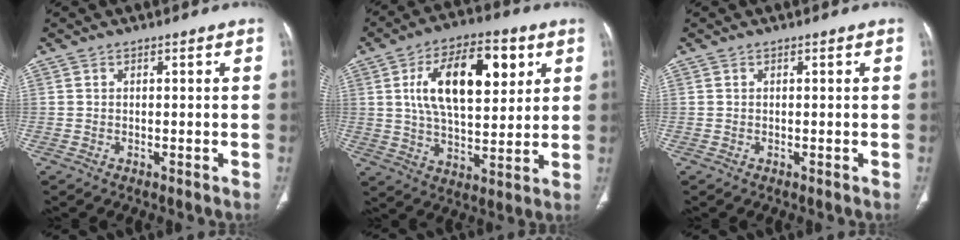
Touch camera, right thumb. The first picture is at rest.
{"total": 18.5, "force": [5.7, 9.1, 15.1], "torque": [-0.221, -0.008, 0.094]}
{"total": 0.0}